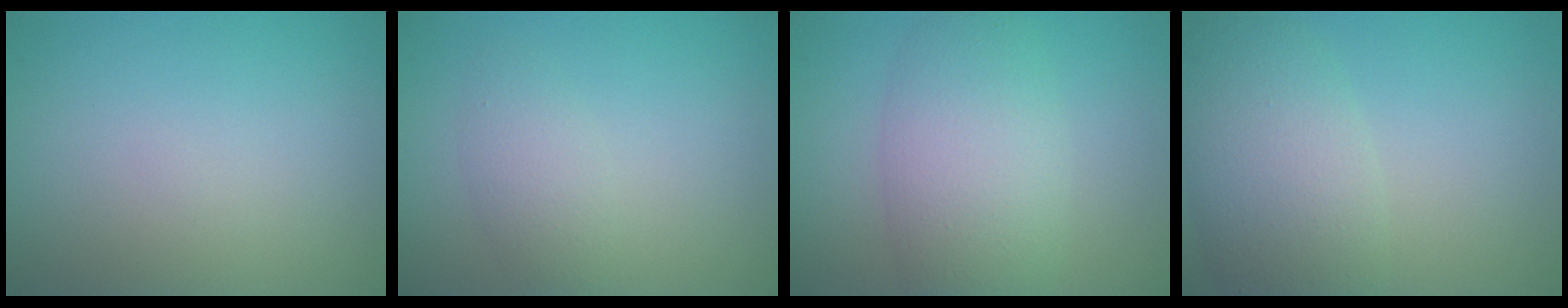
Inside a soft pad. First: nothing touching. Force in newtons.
{"total": 2.1, "press": 2.1, "slide": 0.1}
{"total": 6.2, "press": 6.2, "slide": 0.4}
{"total": 6.3, "press": 6.3, "slide": 0.3}